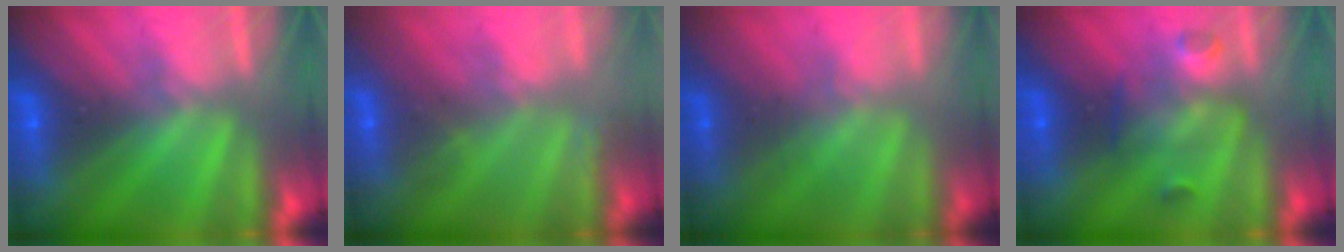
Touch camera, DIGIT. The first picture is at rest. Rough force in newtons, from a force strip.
{"total": 2.8}
{"total": 1.8}
{"total": 2.9}